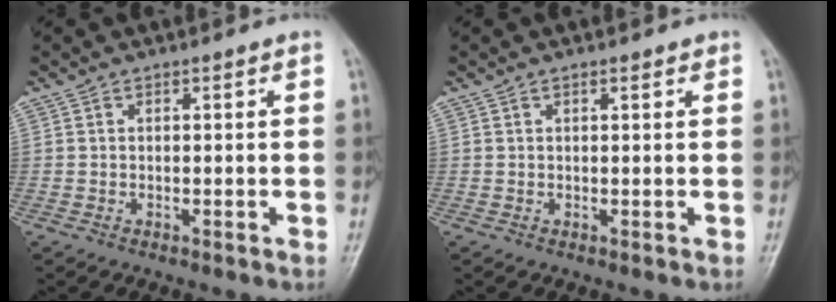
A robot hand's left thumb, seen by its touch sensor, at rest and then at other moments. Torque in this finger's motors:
{"motor_torque": [-0.24, -0.03, -0.13, -0.12, 0.04]}